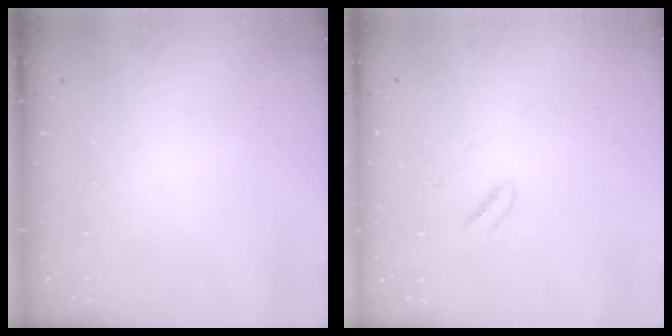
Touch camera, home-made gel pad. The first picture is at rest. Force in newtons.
{"total": 1.7, "press": 1.4, "slide": 1.0}